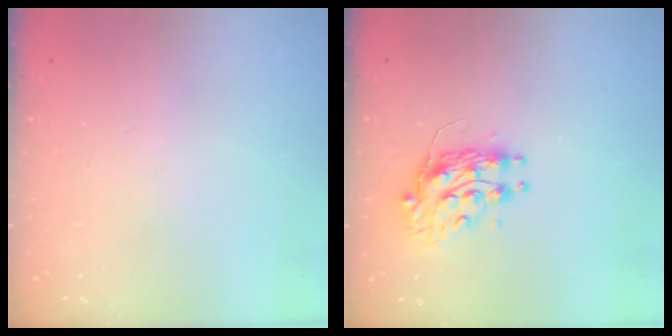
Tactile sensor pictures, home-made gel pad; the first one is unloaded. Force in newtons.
{"total": 9.6, "press": 9.6, "slide": 0.7}